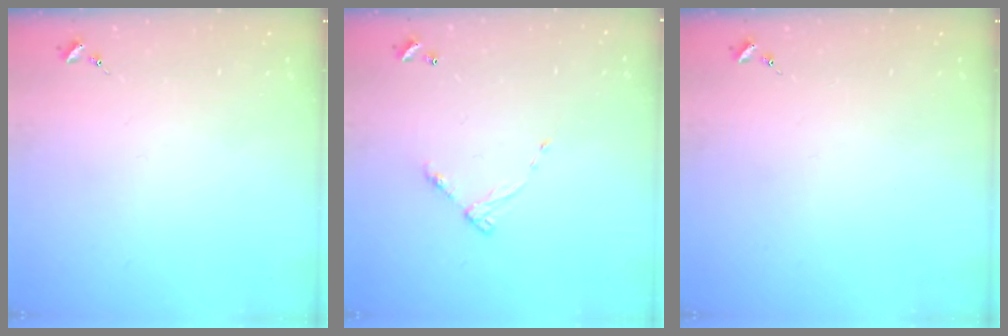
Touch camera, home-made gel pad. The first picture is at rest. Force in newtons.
{"total": 5.9, "press": 5.9, "slide": 0.4}
{"total": 0.0}